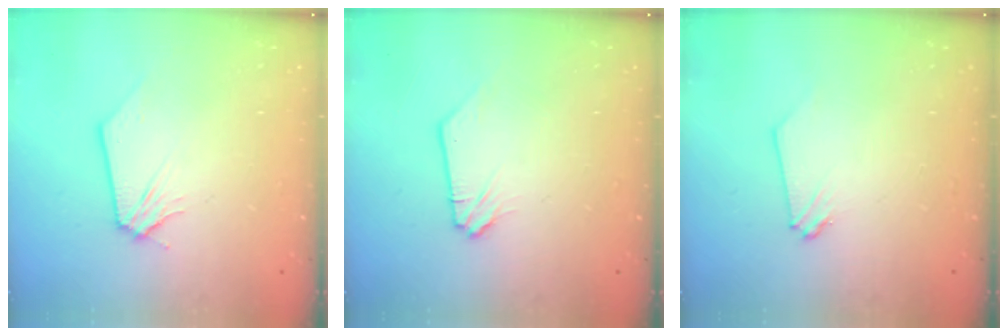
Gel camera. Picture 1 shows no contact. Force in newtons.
{"total": 0.0}
{"total": 0.0}